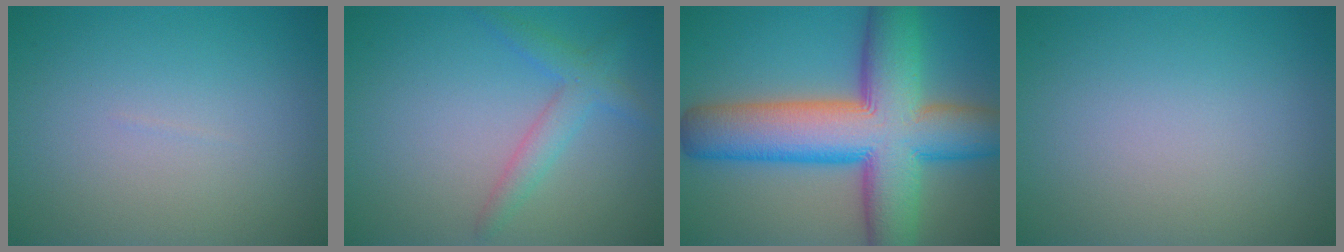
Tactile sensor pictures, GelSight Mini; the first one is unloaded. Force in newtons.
{"total": 2.6, "press": 2.6, "slide": 0.2}
{"total": 14.3, "press": 14.3, "slide": 0.6}
{"total": 0.0}